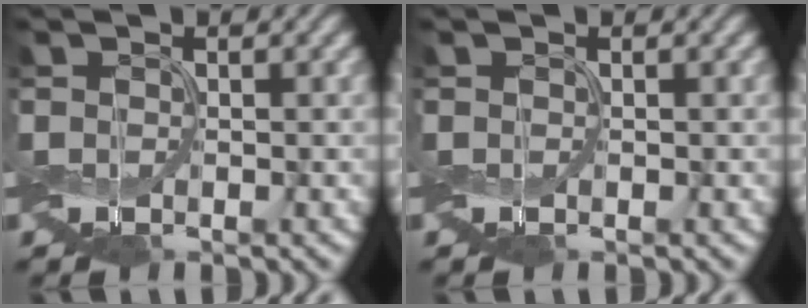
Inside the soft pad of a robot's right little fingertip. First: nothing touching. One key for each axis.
{"total": 0.0}